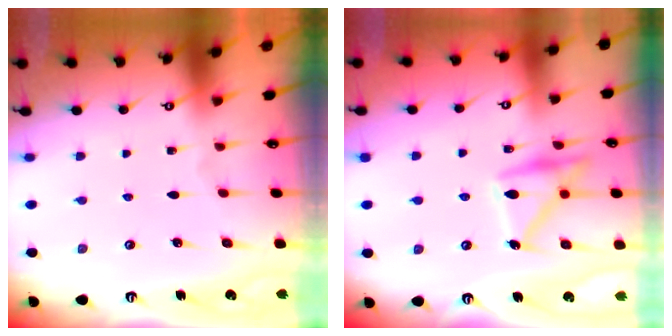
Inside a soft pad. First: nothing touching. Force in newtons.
{"total": 16.6, "press": 16.5, "slide": 1.0}